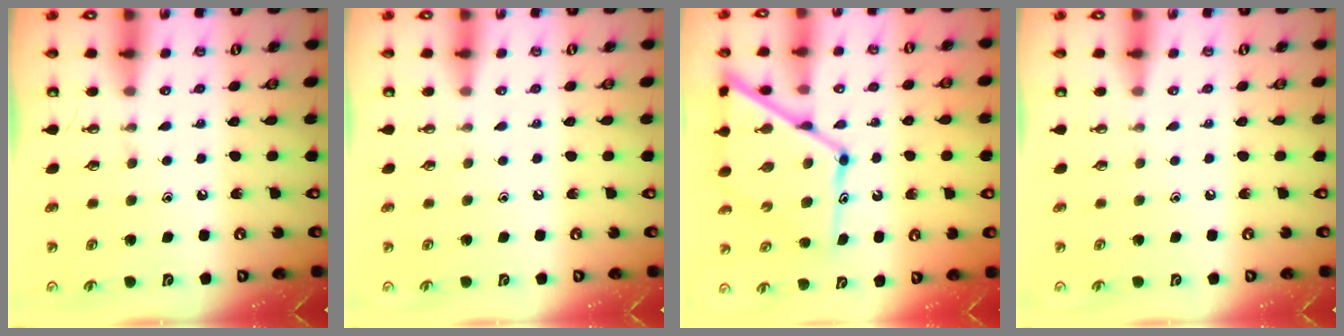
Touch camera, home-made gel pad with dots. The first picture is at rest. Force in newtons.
{"total": 0.0}
{"total": 17.3, "press": 17.2, "slide": 1.4}
{"total": 0.0}